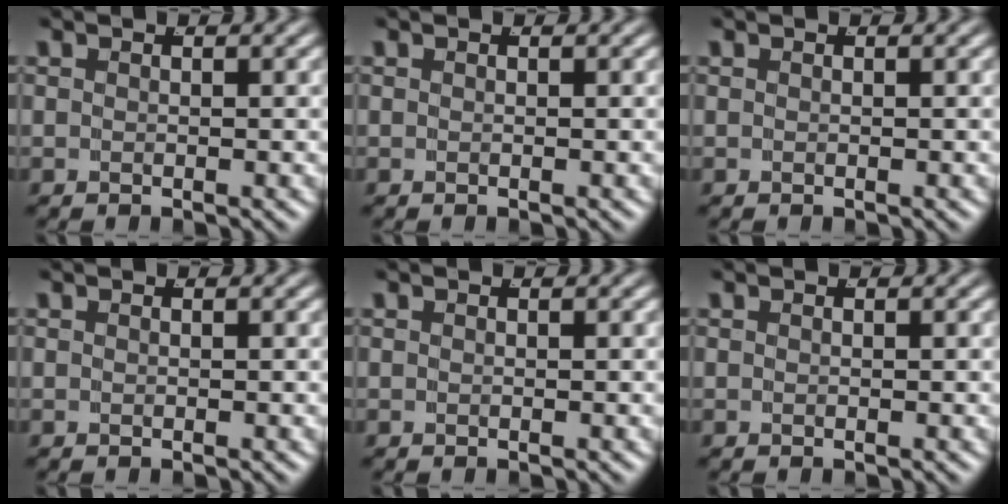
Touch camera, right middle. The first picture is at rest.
{"total": 0.0}
{"total": 0.0}
{"total": 0.0}
{"total": 0.0}
{"total": 0.0}